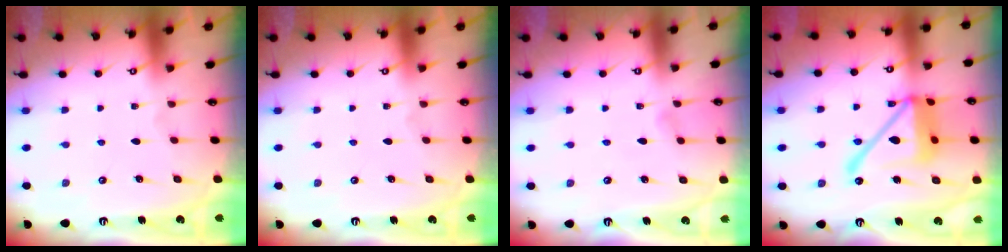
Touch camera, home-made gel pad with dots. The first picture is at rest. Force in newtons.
{"total": 0.0}
{"total": 2.8, "press": 2.8, "slide": 0.3}
{"total": 21.2, "press": 21.1, "slide": 2.0}